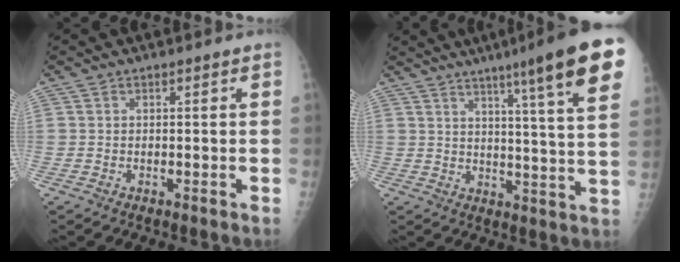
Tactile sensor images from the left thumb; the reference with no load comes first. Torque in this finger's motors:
{"motor_torque": [2.98, 2.03, 1.90, -0.87, 0.15]}